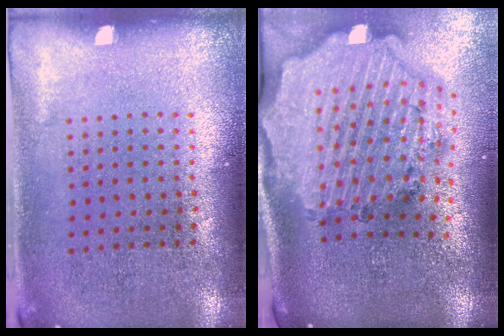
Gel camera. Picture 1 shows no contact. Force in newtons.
{"total": 4.1, "press": 3.3, "slide": 2.4}